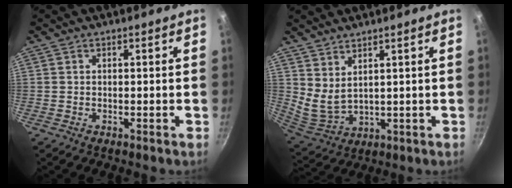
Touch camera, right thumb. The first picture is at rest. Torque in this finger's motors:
{"motor_torque": [-0.62, 0.90, 0.05, -0.01, 0.12]}